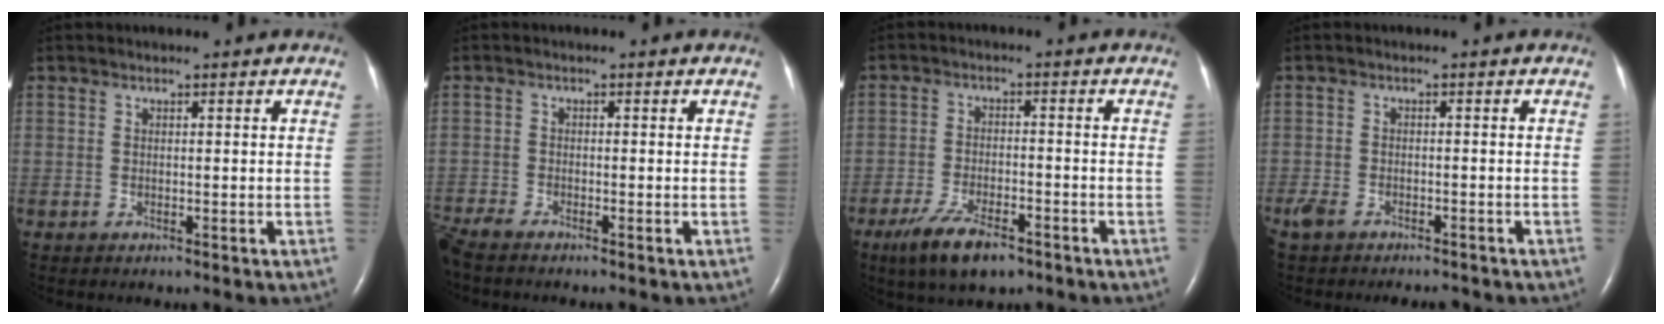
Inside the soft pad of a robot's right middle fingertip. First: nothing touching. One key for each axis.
{"total": 2.9, "fx": -2.7, "fy": -0.1, "fz": 1.1, "tx": -0.029, "ty": -0.012, "tz": -0.056}
{"total": 8.1, "fx": -5.4, "fy": 2.5, "fz": 5.5, "tx": -0.111, "ty": -0.011, "tz": -0.091}
{"total": 6.8, "fx": -5.5, "fy": 2.4, "fz": 3.2, "tx": -0.056, "ty": -0.007, "tz": -0.082}